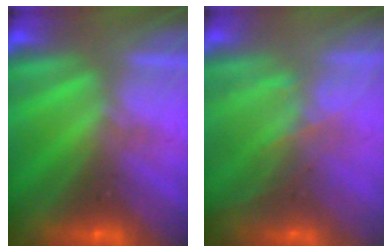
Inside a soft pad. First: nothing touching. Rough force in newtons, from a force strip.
{"total": 7.6}